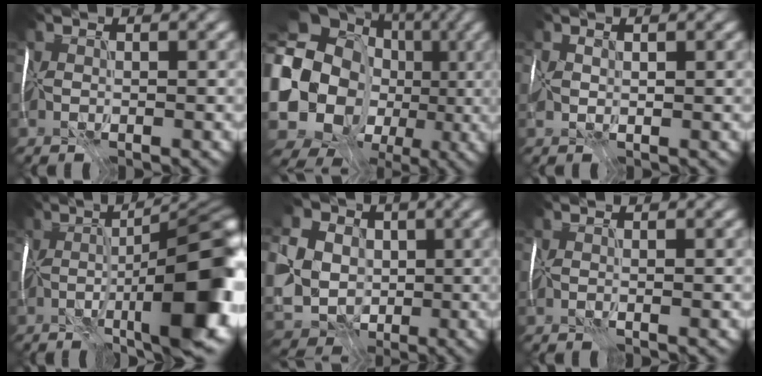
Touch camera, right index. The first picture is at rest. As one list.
[{"total": 18.7, "force": [-0.7, 15.8, 10.0], "torque": [-0.182, -0.004, -0.028]}, {"total": 1.6, "force": [0.5, 0.7, 1.3], "torque": [-0.038, 0.005, 0.012]}, {"total": 13.1, "force": [-2.5, 2.3, 12.6], "torque": [-0.167, -0.003, -0.032]}, {"total": 10.2, "force": [0.5, 8.3, 6.0], "torque": [-0.131, 0.005, 0.008]}, {"total": 0.7, "force": [0.4, -0.4, 0.4], "torque": [-0.006, 0.000, 0.007]}]